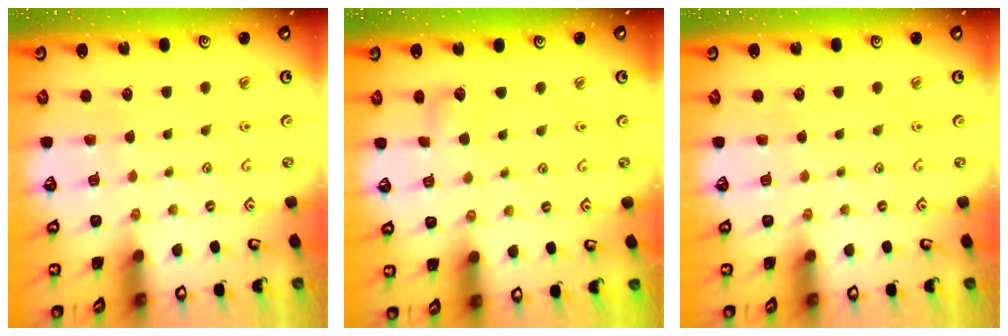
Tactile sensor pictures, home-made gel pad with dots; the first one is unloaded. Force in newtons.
{"total": 4.2, "press": 4.1, "slide": 0.6}
{"total": 0.0}